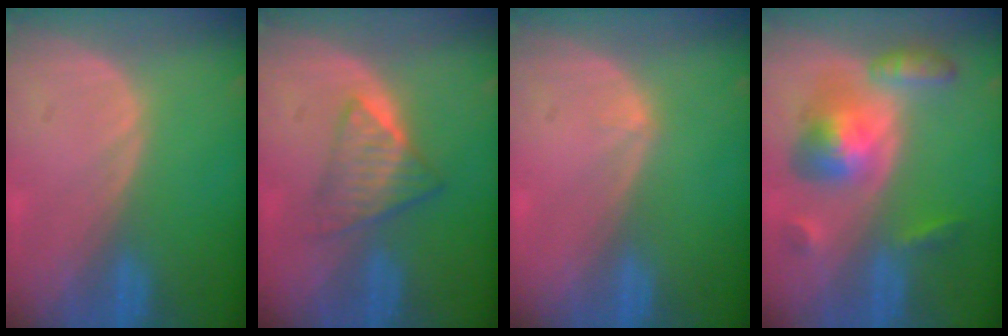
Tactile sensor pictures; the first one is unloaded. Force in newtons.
{"total": 5.9, "press": 5.1, "slide": 3.0}
{"total": 0.6, "press": 0.4, "slide": 0.5}
{"total": 7.9, "press": 7.9, "slide": 0.6}